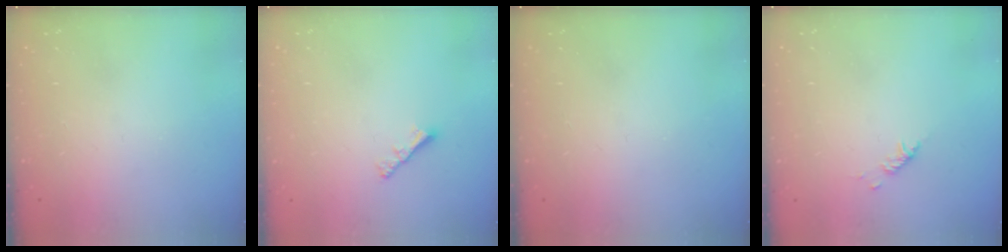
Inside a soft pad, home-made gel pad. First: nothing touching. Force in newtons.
{"total": 2.2, "press": 2.1, "slide": 0.6}
{"total": 0.0}
{"total": 2.9, "press": 2.9, "slide": 0.6}